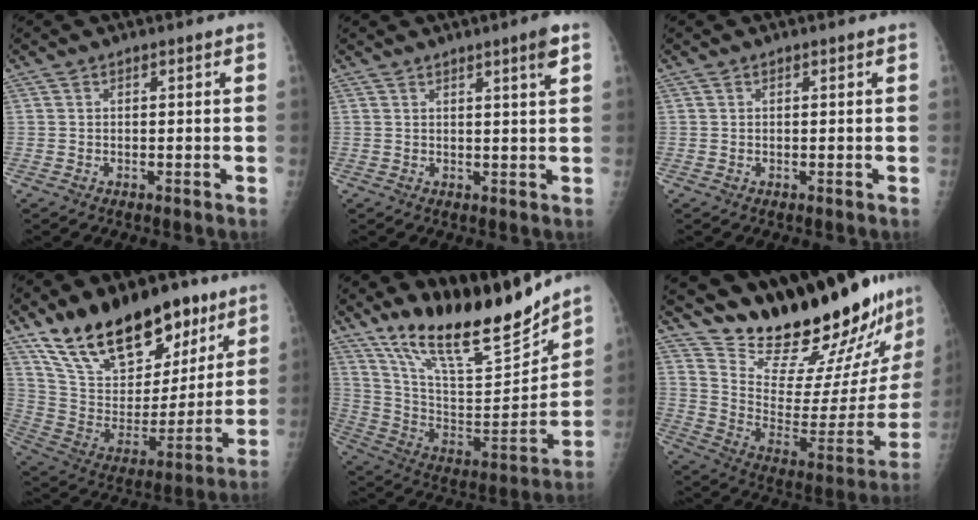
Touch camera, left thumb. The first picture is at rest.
{"total": 3.2, "force": [2.0, -0.2, 2.6], "torque": [-0.038, -0.015, 0.031]}
{"total": 0.0}
{"total": 25.5, "force": [16.8, 13.0, 14.1], "torque": [-0.197, -0.059, 0.291]}
{"total": 22.0, "force": [17.9, 5.5, 11.5], "torque": [-0.152, -0.104, 0.314]}
{"total": 28.4, "force": [25.5, 4.6, 11.6], "torque": [-0.148, -0.197, 0.369]}